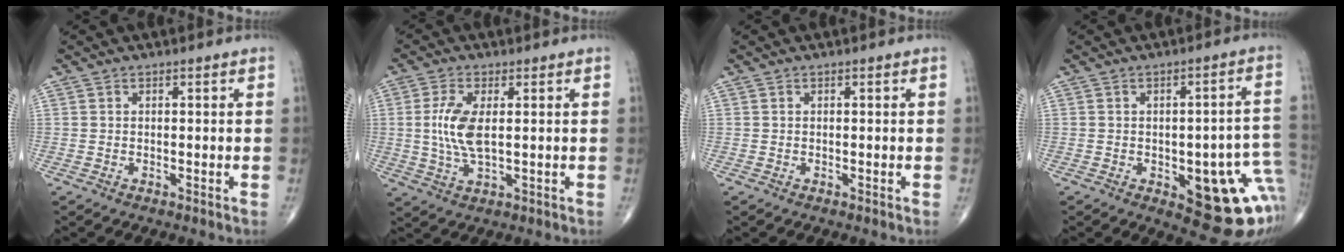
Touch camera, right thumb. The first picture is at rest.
{"total": 7.5, "force": [0.7, 3.0, 6.8], "torque": [-0.155, -0.006, 0.017]}
{"total": 0.0}
{"total": 17.5, "force": [-4.5, 6.8, 15.5], "torque": [-0.128, 0.026, -0.029]}